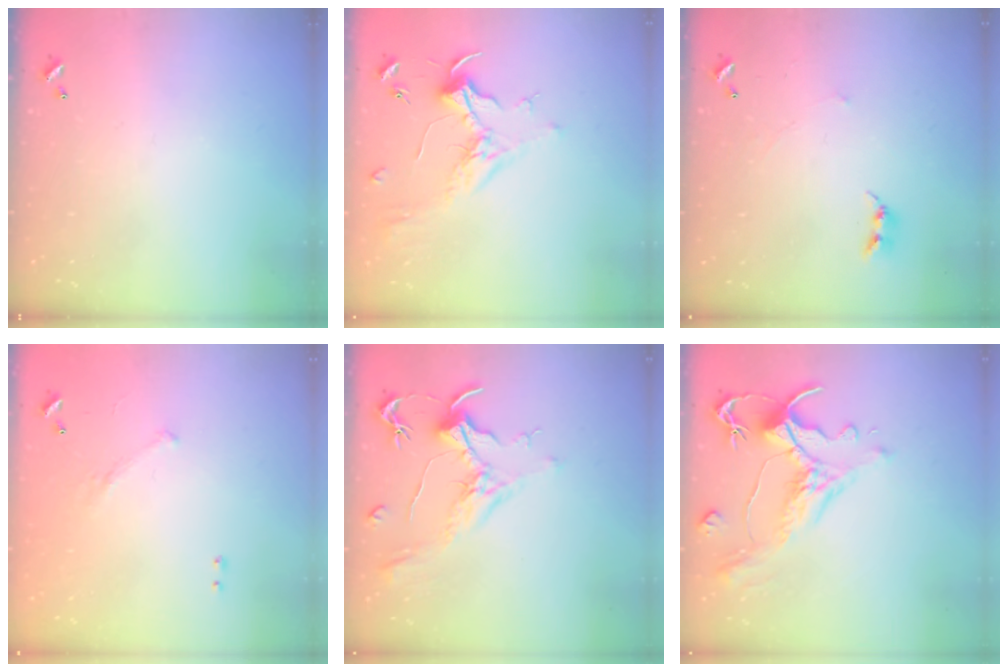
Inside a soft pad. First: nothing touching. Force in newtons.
{"total": 2.0, "press": 1.9, "slide": 0.7}
{"total": 2.7, "press": 2.7, "slide": 0.3}
{"total": 5.9, "press": 5.9, "slide": 0.8}
{"total": 2.1, "press": 2.0, "slide": 0.8}
{"total": 1.6, "press": 0.4, "slide": 1.5}